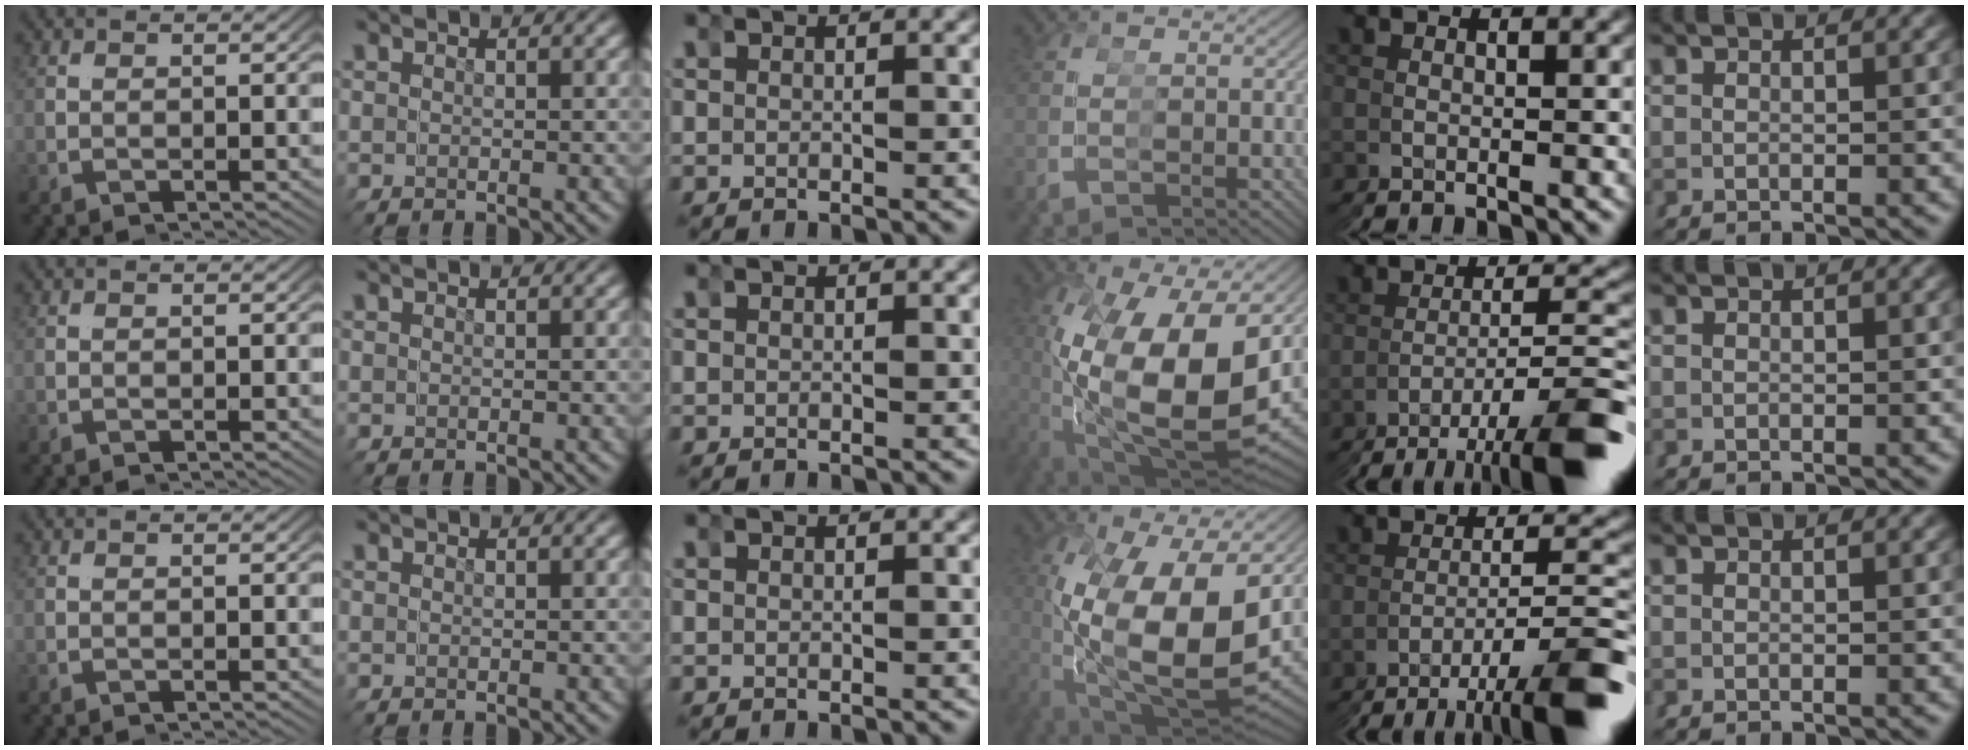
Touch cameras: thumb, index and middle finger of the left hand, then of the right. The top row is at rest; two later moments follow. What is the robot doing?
{"motion": "grasp_and_lifting", "object": "toy banana"}